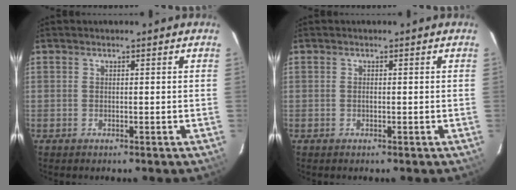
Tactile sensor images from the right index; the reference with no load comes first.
{"total": 0.0}